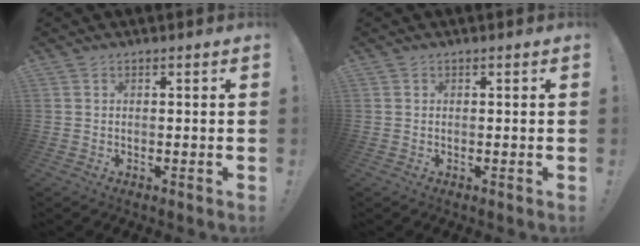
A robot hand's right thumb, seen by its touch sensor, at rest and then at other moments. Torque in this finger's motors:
{"motor_torque": [0.09, 0.05, 0.15, -0.07, -0.03]}